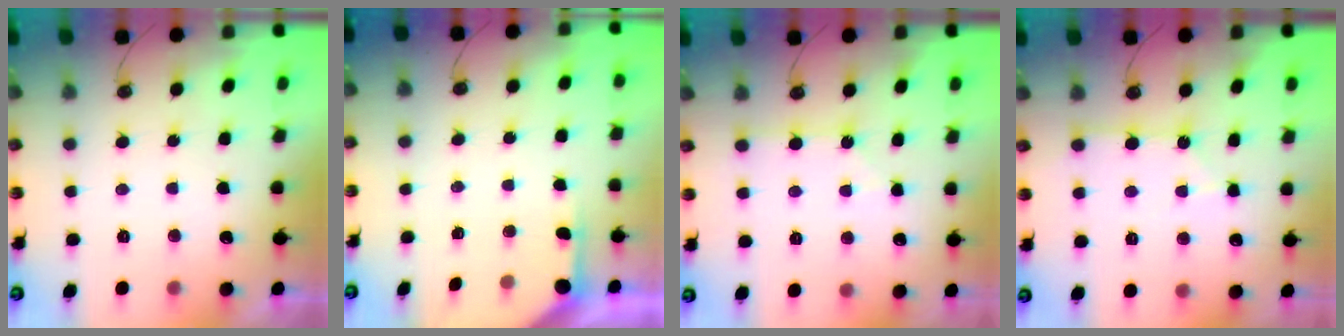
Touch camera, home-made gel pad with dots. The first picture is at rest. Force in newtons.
{"total": 2.2, "press": 2.2, "slide": 0.3}
{"total": 1.1, "press": 1.1, "slide": 0.2}
{"total": 3.6, "press": 3.6, "slide": 0.4}